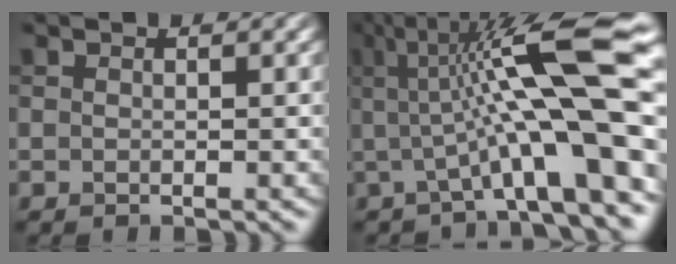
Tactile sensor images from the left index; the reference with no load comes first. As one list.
[{"total": 14.1, "force": [1.7, 3.2, 13.6], "torque": [-0.199, 0.022, 0.025]}]